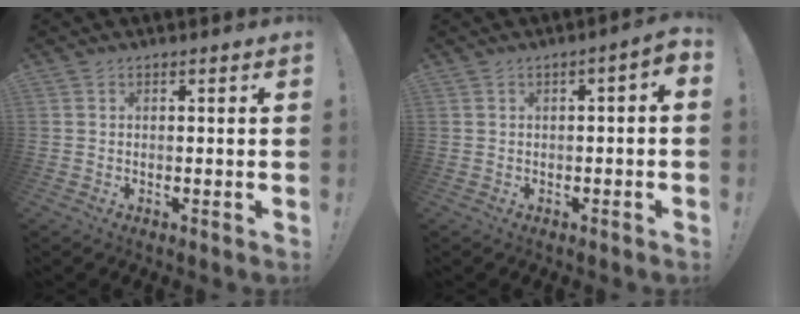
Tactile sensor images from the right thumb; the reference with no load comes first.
{"total": 4.2, "force": [0.3, 0.7, 4.1], "torque": [-0.059, -0.006, 0.002]}